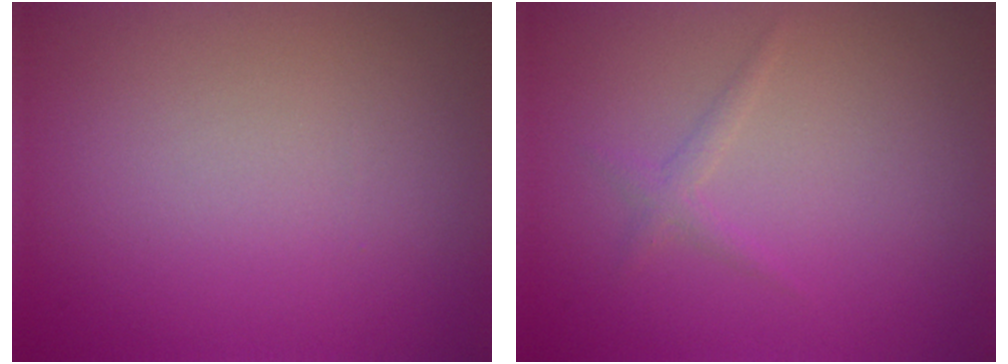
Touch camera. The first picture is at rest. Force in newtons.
{"total": 1.0, "press": 1.0, "slide": 0.1}